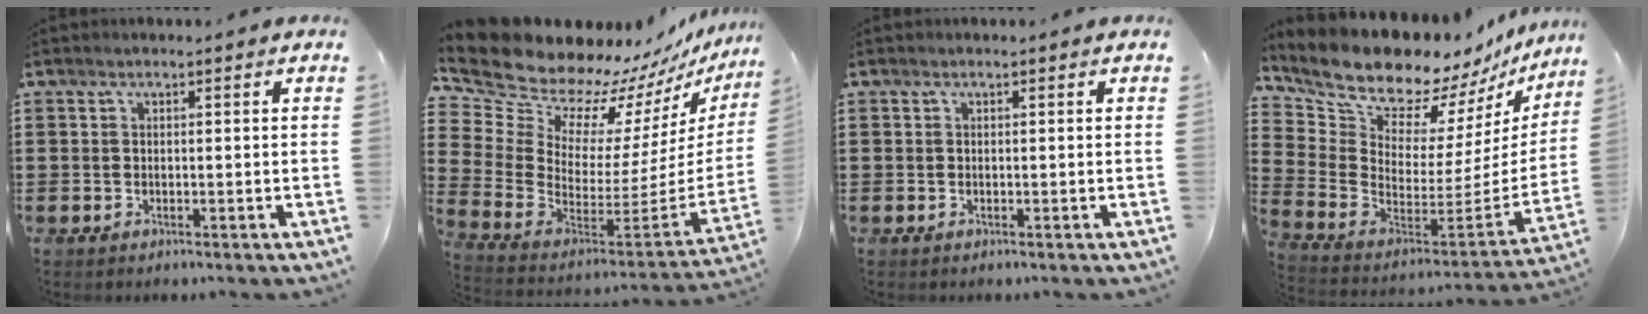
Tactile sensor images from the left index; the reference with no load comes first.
{"total": 11.3, "force": [10.3, 4.4, 1.6], "torque": [-0.100, -0.099, 0.179]}
{"total": 0.0}
{"total": 11.5, "force": [10.6, 3.8, 2.7], "torque": [-0.108, -0.087, 0.189]}